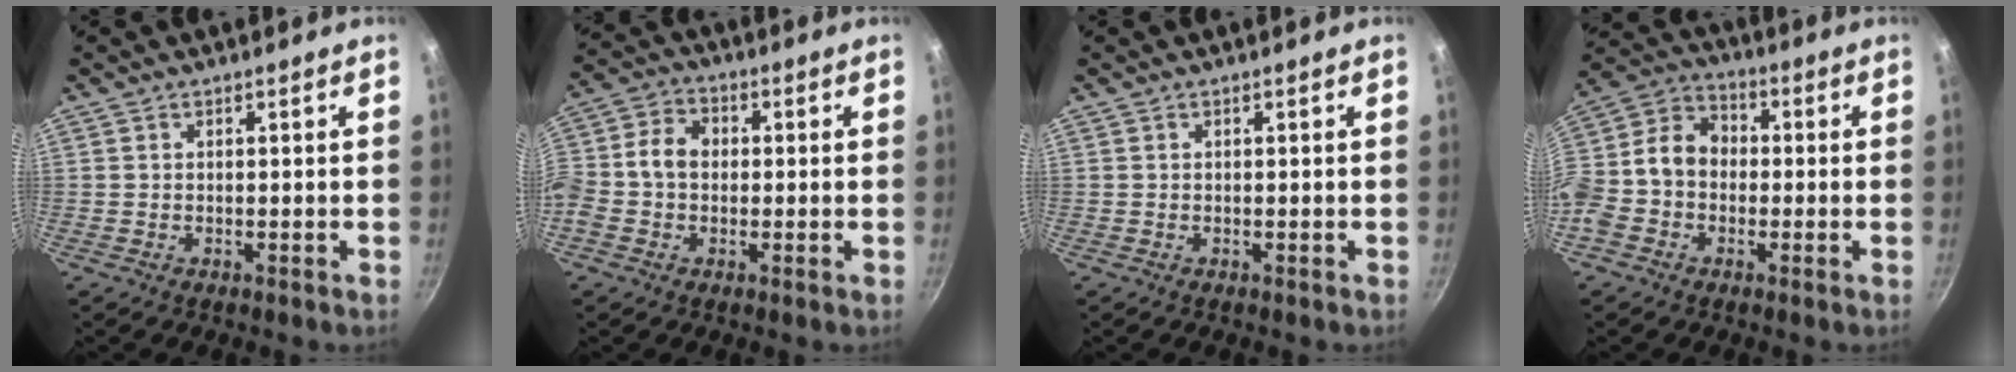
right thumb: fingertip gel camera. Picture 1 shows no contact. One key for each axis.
{"total": 9.1, "fx": -0.3, "fy": 7.1, "fz": 5.7, "tx": -0.094, "ty": 0.026, "tz": -0.028}
{"total": 0.0}
{"total": 13.2, "fx": -1.9, "fy": 10.4, "fz": 7.9, "tx": -0.127, "ty": 0.049, "tz": -0.057}